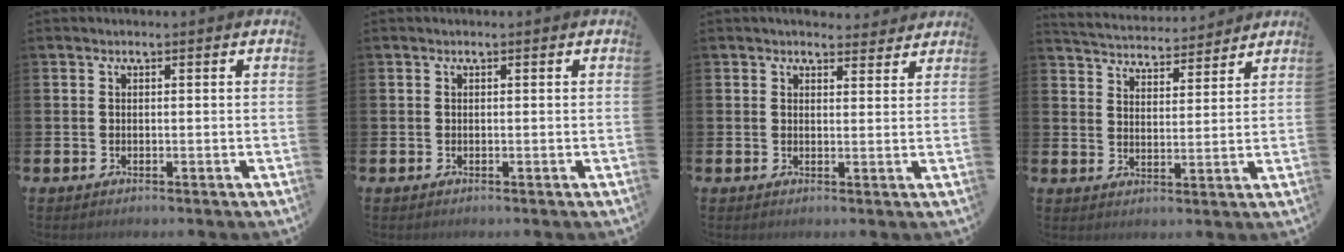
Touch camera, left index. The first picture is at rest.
{"total": 0.0}
{"total": 2.8, "force": [2.7, 0.9, 0.0], "torque": [0.009, -0.014, 0.047]}
{"total": 4.8, "force": [4.8, 0.8, 0.0], "torque": [-0.016, -0.037, 0.082]}